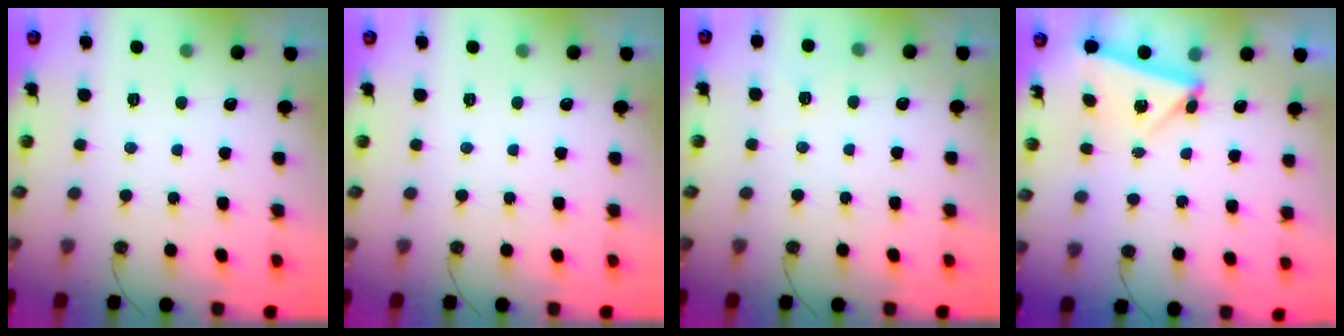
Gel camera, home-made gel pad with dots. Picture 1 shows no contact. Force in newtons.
{"total": 0.0}
{"total": 3.0, "press": 2.4, "slide": 1.8}
{"total": 5.8, "press": 5.8, "slide": 0.3}